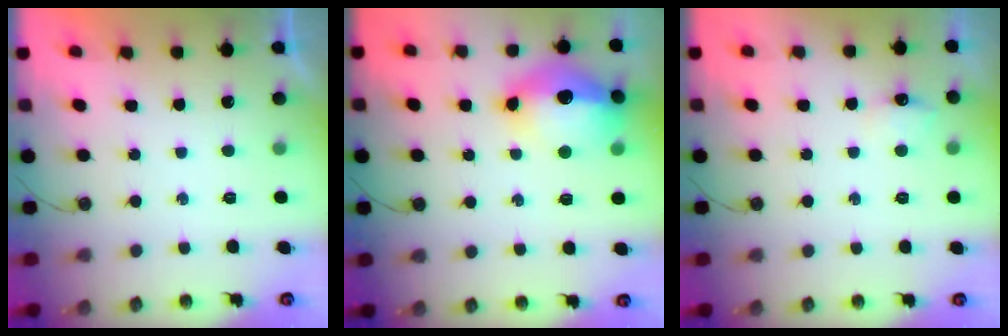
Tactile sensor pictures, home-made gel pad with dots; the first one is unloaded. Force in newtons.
{"total": 20.9, "press": 18.1, "slide": 10.6}
{"total": 6.0, "press": 5.8, "slide": 1.5}